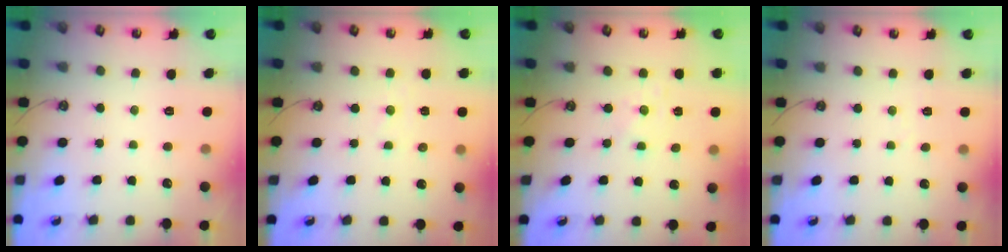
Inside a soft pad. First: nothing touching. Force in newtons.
{"total": 1.9, "press": 1.9, "slide": 0.3}
{"total": 0.7, "press": 0.7, "slide": 0.2}
{"total": 2.6, "press": 2.6, "slide": 0.4}